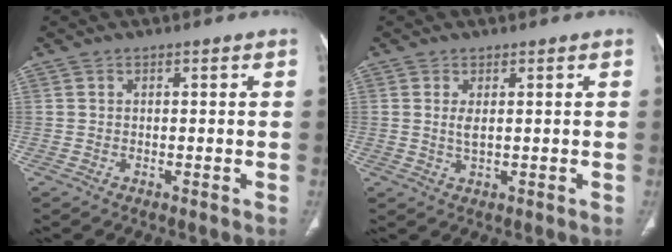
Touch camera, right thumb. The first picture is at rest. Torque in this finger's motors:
{"motor_torque": [-0.25, 0.16, -0.04, 0.59, -0.05]}